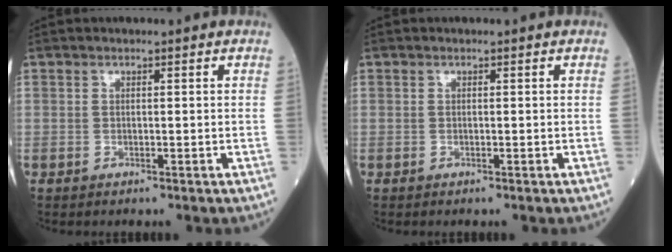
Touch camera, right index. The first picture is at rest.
{"total": 0.0}